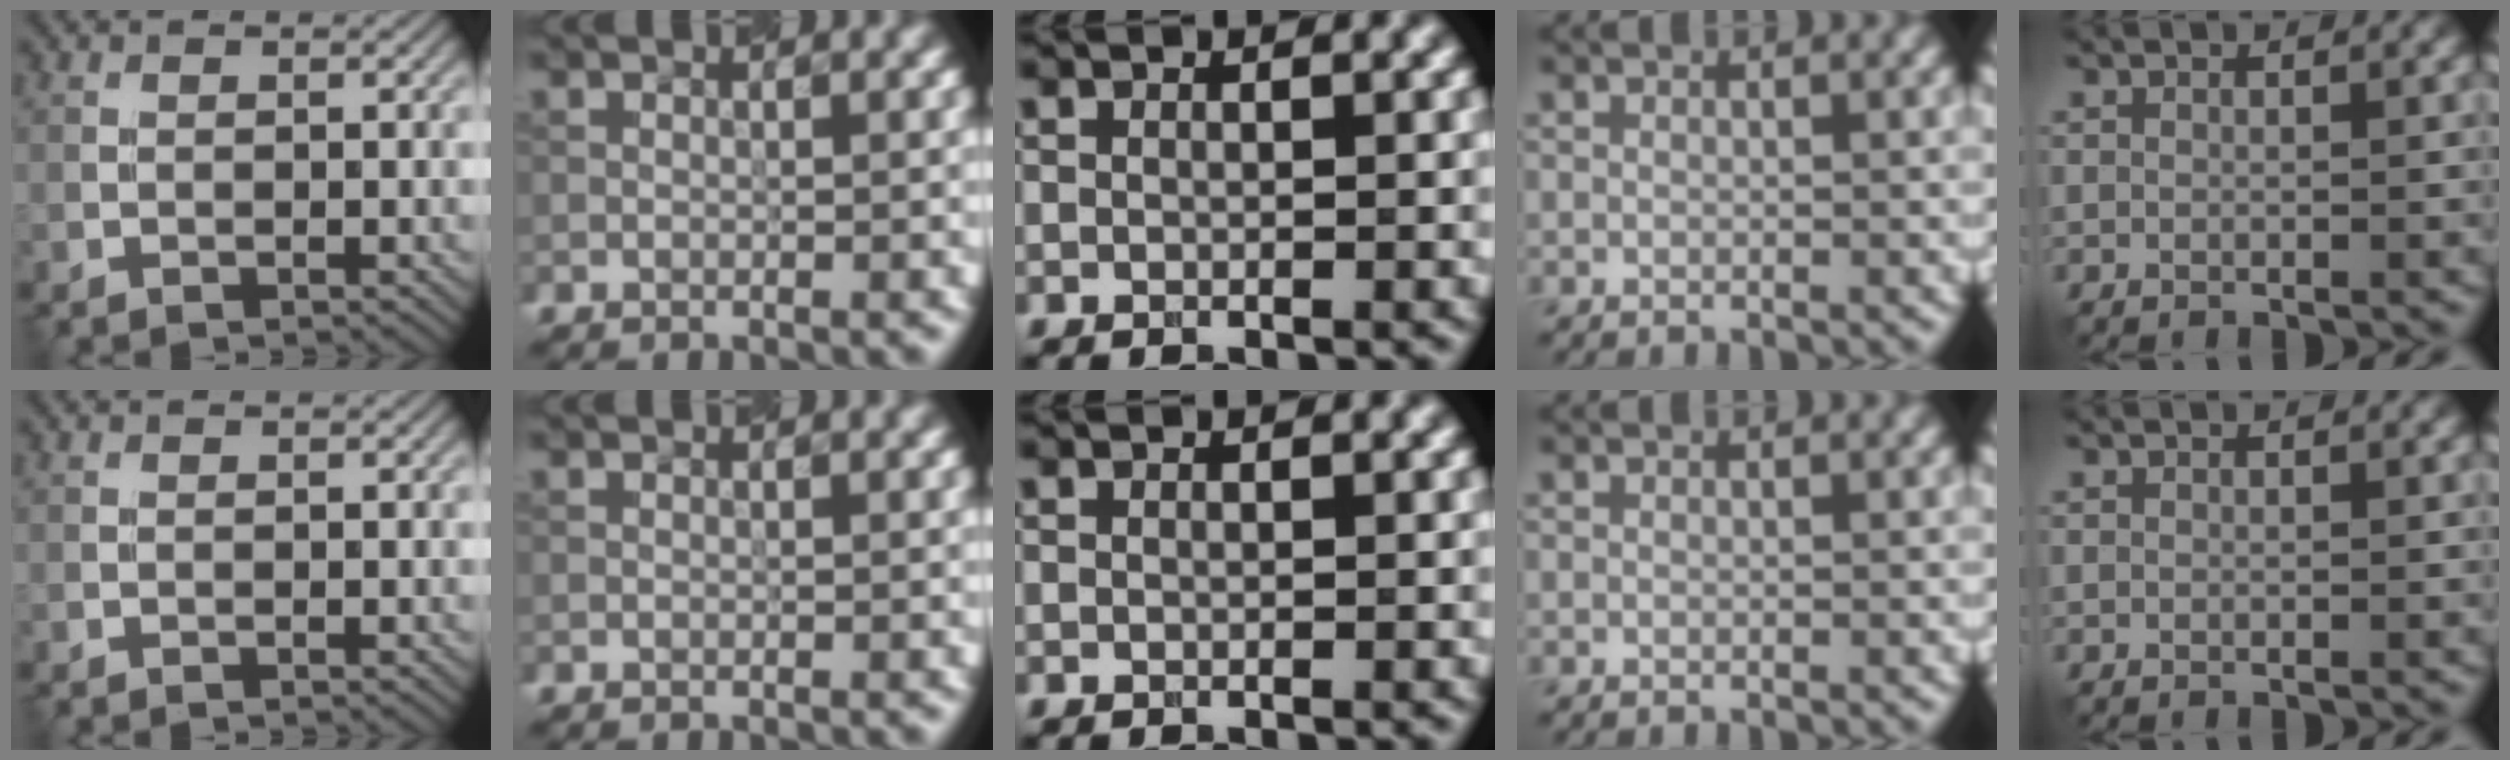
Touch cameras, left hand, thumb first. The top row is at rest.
{}